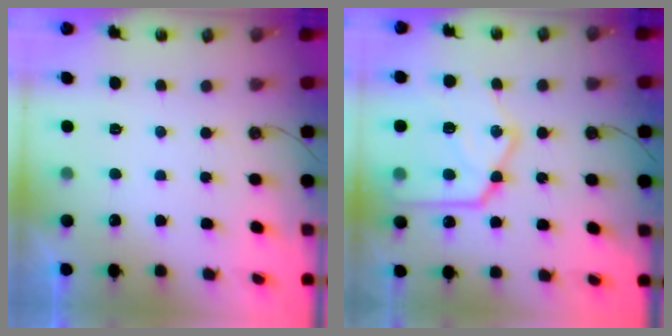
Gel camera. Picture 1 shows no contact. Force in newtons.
{"total": 23.0, "press": 22.9, "slide": 2.5}